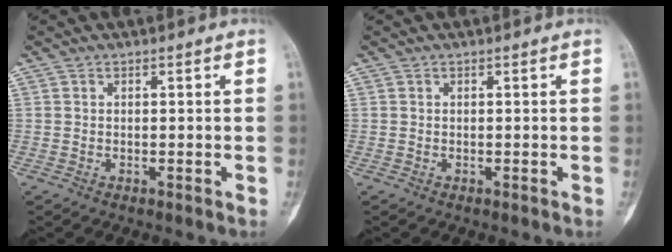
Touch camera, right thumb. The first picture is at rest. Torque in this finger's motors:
{"motor_torque": [0.49, 0.12, 0.12, 0.01, 0.06]}